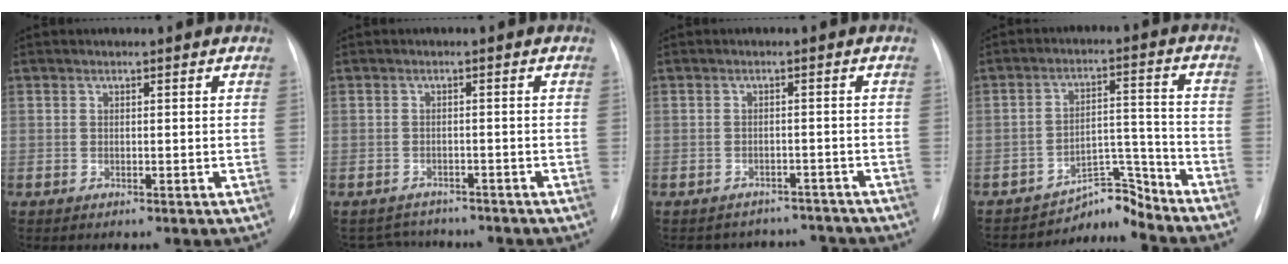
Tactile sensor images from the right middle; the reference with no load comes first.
{"total": 4.4, "force": [-4.1, 1.3, -0.2], "torque": [0.002, 0.006, -0.060]}
{"total": 7.2, "force": [-6.7, 2.6, -0.5], "torque": [0.013, 0.025, -0.076]}
{"total": 6.7, "force": [-6.7, 0.9, -0.3], "torque": [0.013, 0.055, -0.099]}